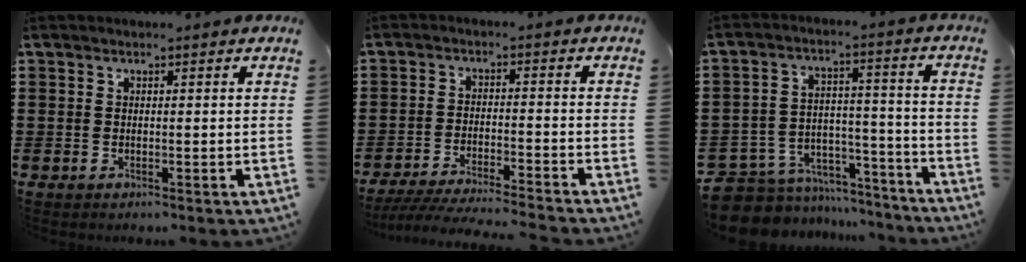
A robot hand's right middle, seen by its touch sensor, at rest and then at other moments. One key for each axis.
{"total": 4.9, "fx": -4.6, "fy": -0.3, "fz": 1.4, "tx": -0.030, "ty": -0.014, "tz": -0.093}
{"total": 7.1, "fx": -6.4, "fy": 2.8, "fz": 0.6, "tx": -0.031, "ty": 0.002, "tz": -0.128}